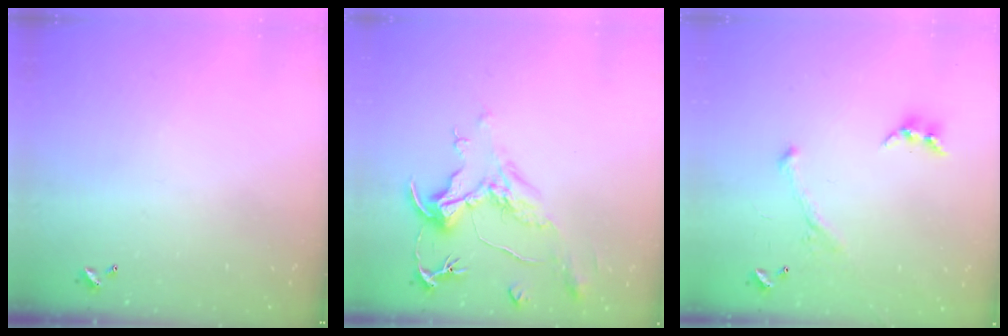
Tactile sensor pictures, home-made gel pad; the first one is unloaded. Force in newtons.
{"total": 2.1, "press": 1.7, "slide": 1.3}
{"total": 2.8, "press": 2.6, "slide": 1.0}